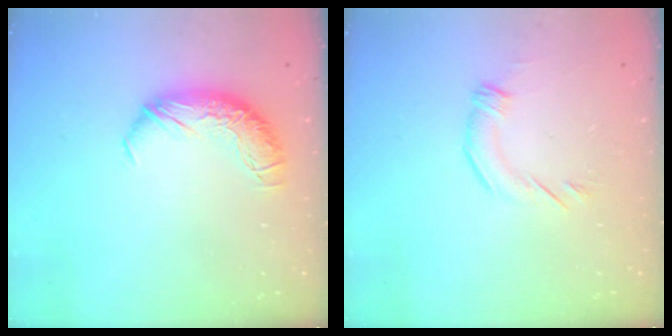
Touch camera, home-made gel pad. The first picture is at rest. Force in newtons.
{"total": 2.4, "press": 2.1, "slide": 1.0}